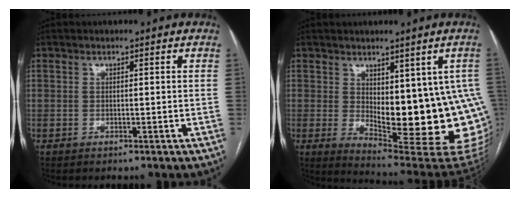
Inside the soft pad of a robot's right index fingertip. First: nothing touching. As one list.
[{"total": 18.9, "force": [-0.7, 6.6, 17.7], "torque": [-0.155, -0.010, 0.015]}]